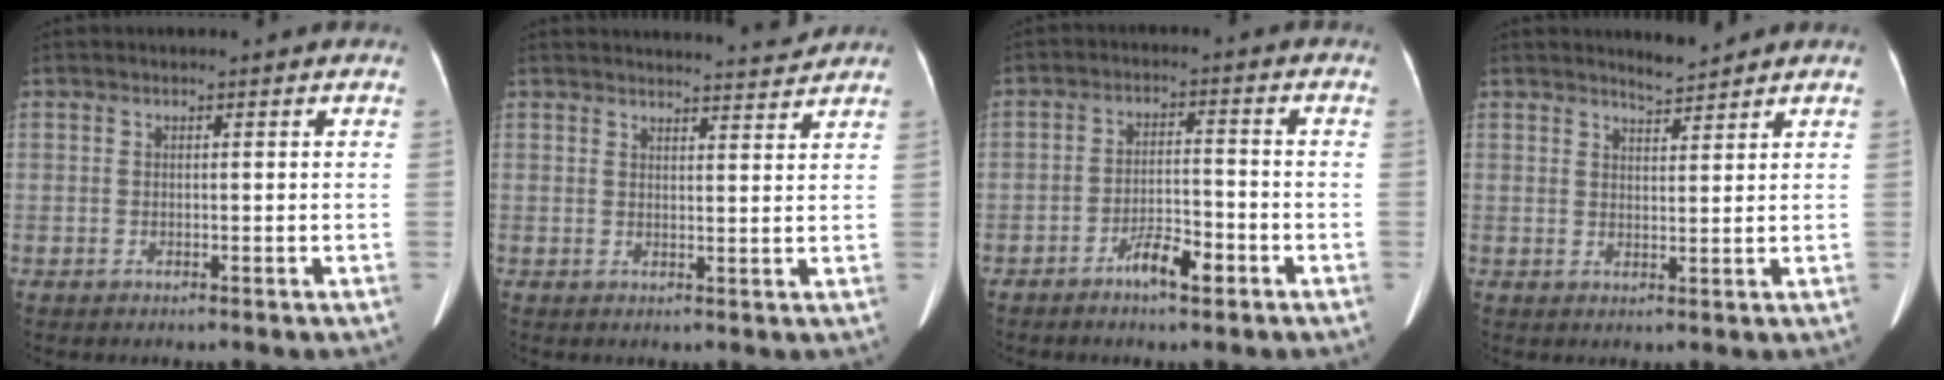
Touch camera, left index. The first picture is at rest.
{"total": 6.6, "force": [6.5, -0.5, 0.7], "torque": [-0.009, -0.001, 0.077]}
{"total": 5.0, "force": [-3.1, 1.3, 3.6], "torque": [-0.070, 0.005, -0.052]}
{"total": 2.5, "force": [2.5, -0.1, 0.3], "torque": [-0.009, -0.004, 0.045]}